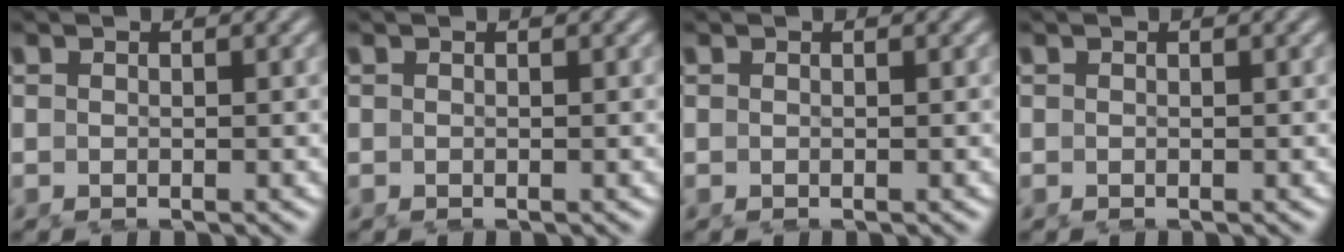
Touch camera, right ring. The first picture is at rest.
{"total": 0.0}
{"total": 0.0}
{"total": 0.0}